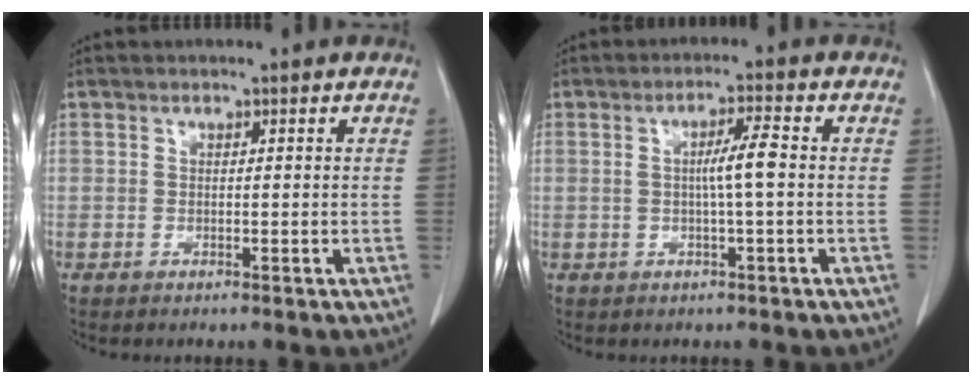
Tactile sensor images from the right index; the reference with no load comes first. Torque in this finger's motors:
{"motor_torque": [0.64, 0.07, 0.11, 0.07]}